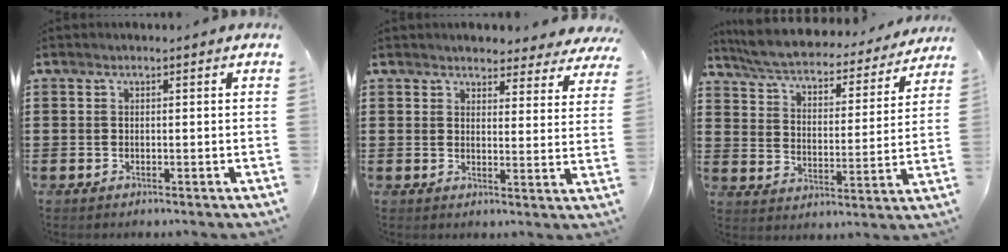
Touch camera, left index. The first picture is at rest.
{"total": 3.8, "force": [3.7, 0.6, 0.3], "torque": [-0.015, -0.018, 0.067]}
{"total": 5.2, "force": [4.9, 0.6, 1.5], "torque": [-0.055, -0.037, 0.079]}